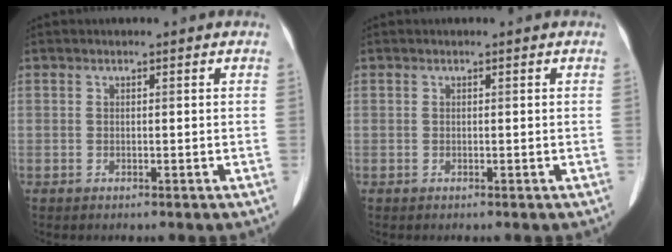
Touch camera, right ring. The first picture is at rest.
{"total": 0.0}